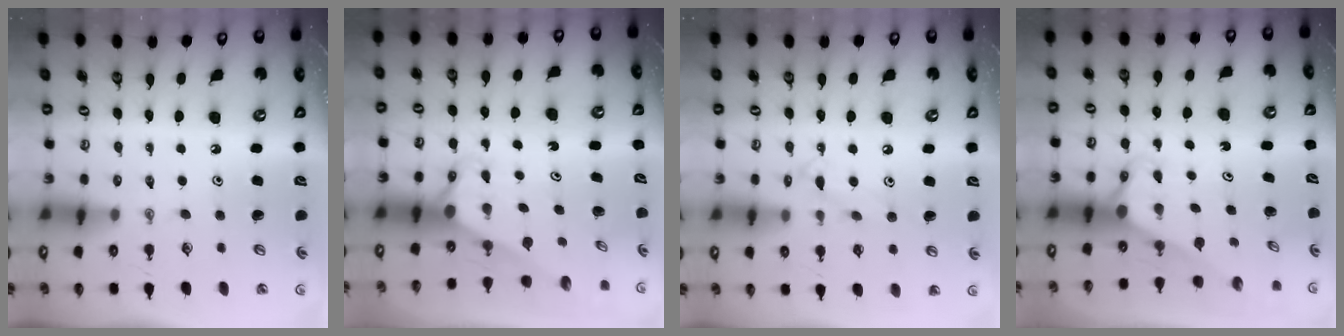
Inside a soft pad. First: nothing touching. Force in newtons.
{"total": 2.7, "press": 2.7, "slide": 0.0}
{"total": 8.8, "press": 8.8, "slide": 0.6}
{"total": 2.7, "press": 2.7, "slide": 0.0}